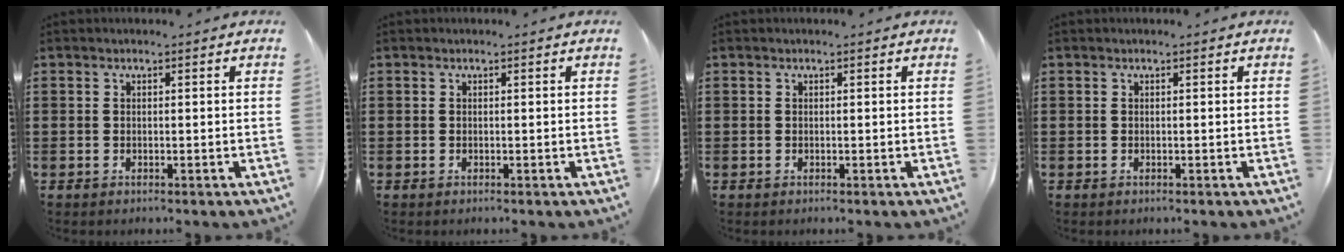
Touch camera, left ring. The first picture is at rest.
{"total": 0.0}
{"total": 0.0}
{"total": 0.0}